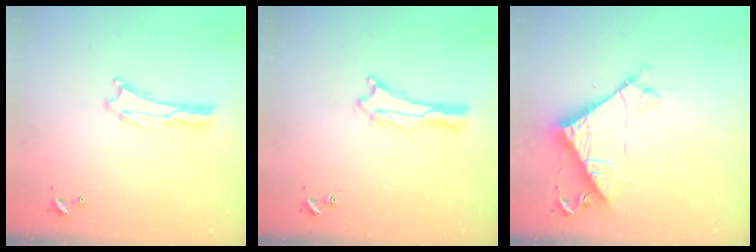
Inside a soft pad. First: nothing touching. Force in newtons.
{"total": 1.9, "press": 1.9, "slide": 0.1}
{"total": 8.1, "press": 8.1, "slide": 0.9}